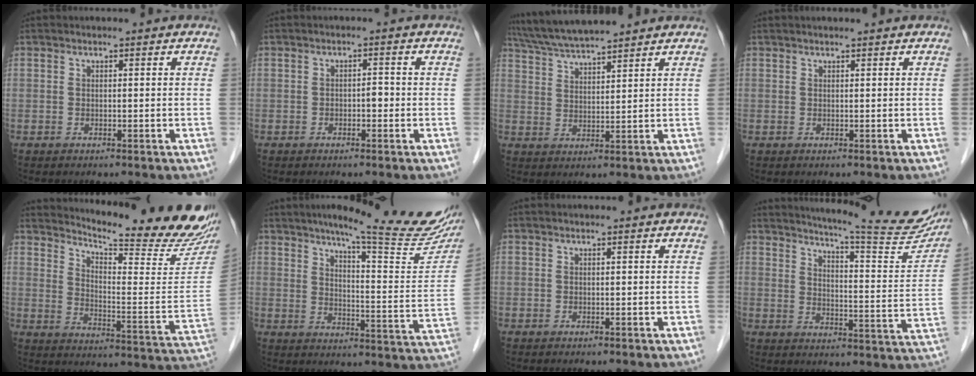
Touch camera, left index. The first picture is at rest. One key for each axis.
{"total": 1.3, "fx": -0.5, "fy": 0.6, "fz": 1.0, "tx": -0.013, "ty": 0.003, "tz": -0.008}
{"total": 9.9, "fx": 9.0, "fy": 0.0, "fz": 4.1, "tx": -0.080, "ty": 0.031, "tz": 0.159}
{"total": 2.5, "fx": 2.2, "fy": 0.0, "fz": 1.1, "tx": -0.011, "ty": 0.022, "tz": 0.031}
{"total": 23.1, "fx": 21.3, "fy": 1.5, "fz": 8.9, "tx": -0.136, "ty": -0.106, "tz": 0.267}
{"total": 22.3, "fx": 18.2, "fy": 1.7, "fz": 12.9, "tx": -0.170, "ty": -0.047, "tz": 0.227}
{"total": 0.0}
{"total": 20.9, "fx": 18.7, "fy": 1.0, "fz": 9.2, "tx": -0.129, "ty": -0.074, "tz": 0.226}